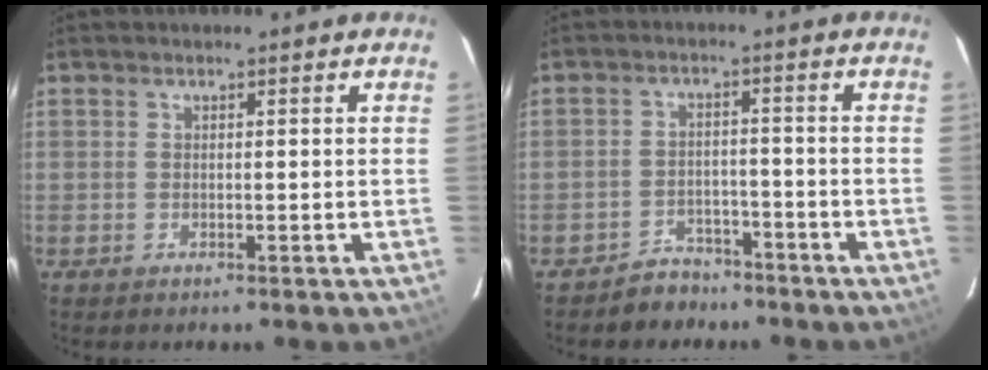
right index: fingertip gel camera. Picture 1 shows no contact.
{"total": 5.3, "force": [-4.2, 3.1, 0.2], "torque": [-0.014, 0.023, -0.064]}